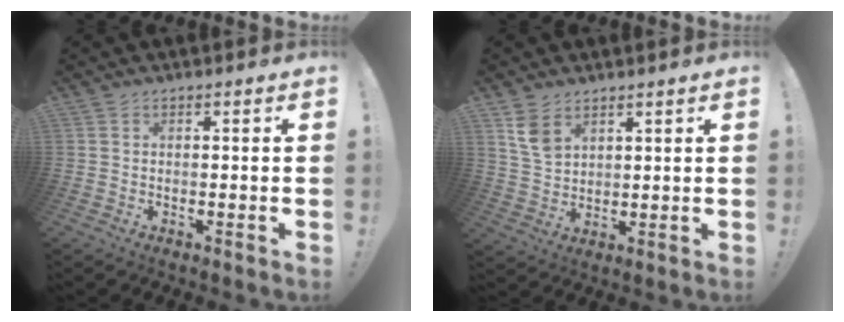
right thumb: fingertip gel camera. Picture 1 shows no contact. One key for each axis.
{"total": 6.9, "fx": 4.2, "fy": 4.2, "fz": 3.5, "tx": -0.045, "ty": -0.020, "tz": 0.081}